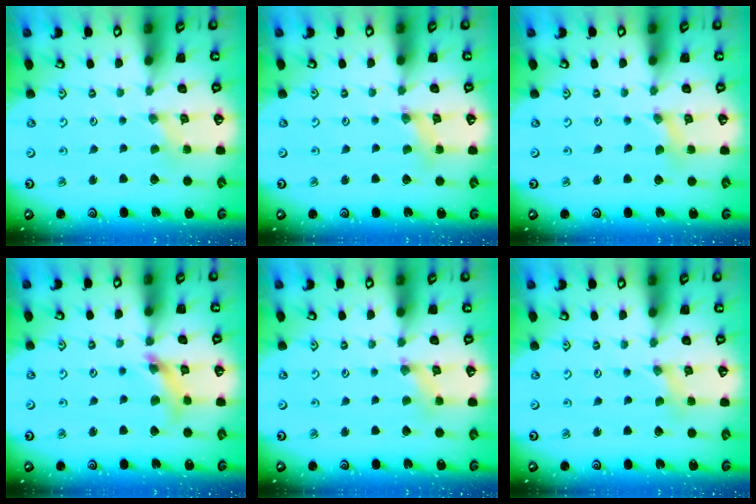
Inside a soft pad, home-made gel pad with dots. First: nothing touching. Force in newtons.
{"total": 1.3, "press": 1.3, "slide": 0.3}
{"total": 1.2, "press": 1.2, "slide": 0.2}
{"total": 10.0, "press": 9.9, "slide": 1.3}
{"total": 1.0, "press": 1.0, "slide": 0.3}
{"total": 0.0}